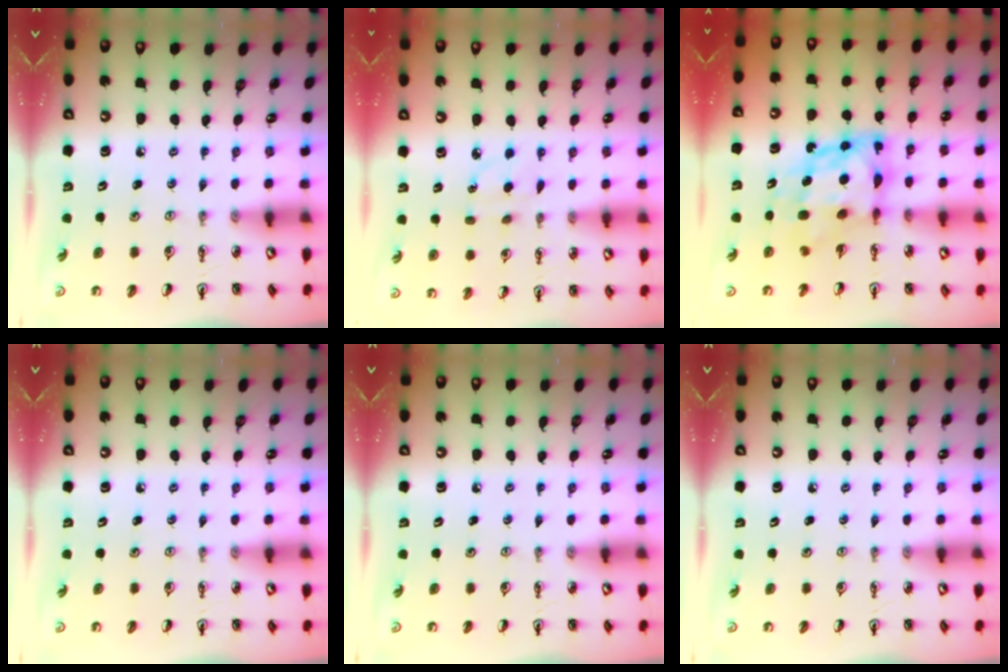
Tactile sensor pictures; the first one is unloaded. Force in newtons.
{"total": 3.8, "press": 3.8, "slide": 0.5}
{"total": 9.8, "press": 9.7, "slide": 1.2}
{"total": 0.0}
{"total": 0.0}
{"total": 0.0}